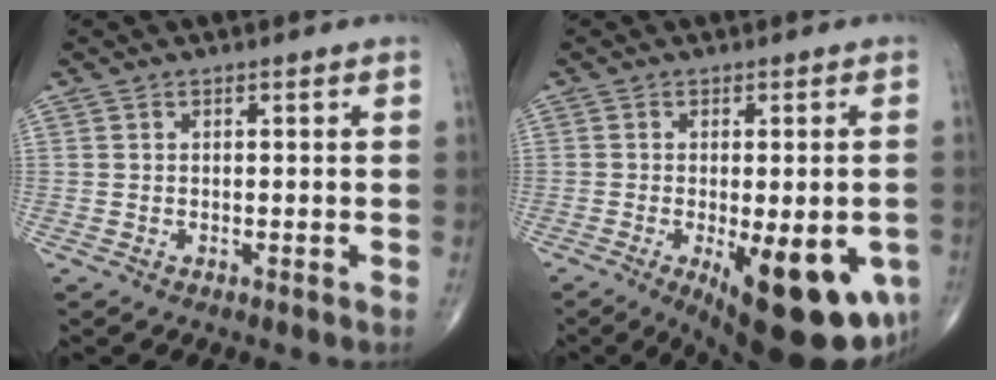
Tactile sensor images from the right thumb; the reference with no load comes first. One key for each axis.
{"total": 18.2, "fx": -6.3, "fy": 6.6, "fz": 15.8, "tx": -0.163, "ty": -0.015, "tz": -0.069}